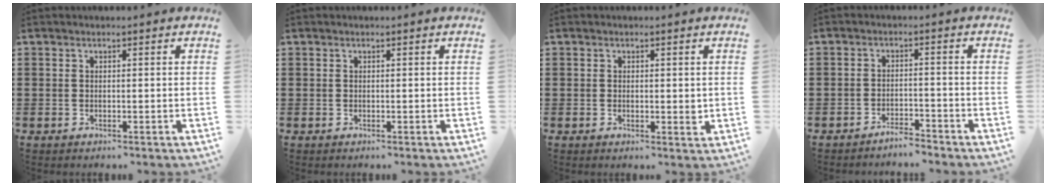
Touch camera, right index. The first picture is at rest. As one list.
[{"total": 0.0}, {"total": 1.8, "force": [0.0, 0.7, 1.7], "torque": [-0.023, -0.001, -0.002]}, {"total": 2.8, "force": [-2.8, 0.2, 0.3], "torque": [-0.010, 0.003, -0.058]}]